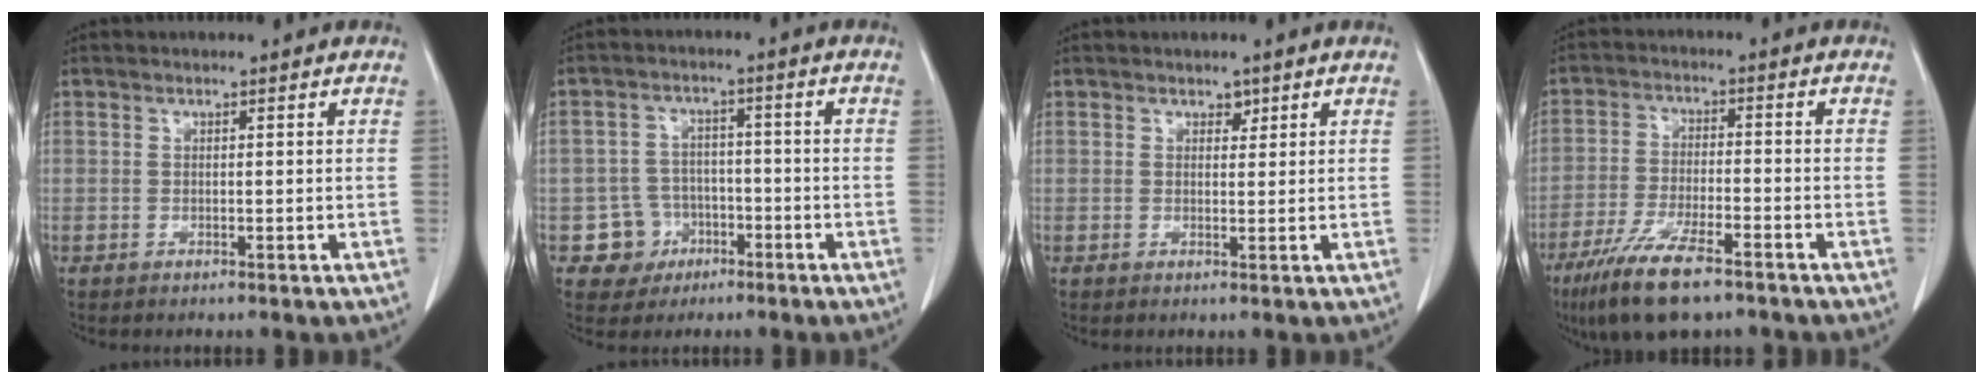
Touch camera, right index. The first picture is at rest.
{"total": 5.6, "force": [-2.5, 5.0, 0.4], "torque": [0.003, 0.015, -0.036]}
{"total": 1.2, "force": [0.8, 0.8, 0.5], "torque": [-0.002, -0.003, 0.010]}
{"total": 11.3, "force": [-7.8, 2.5, 7.9], "torque": [-0.148, -0.023, -0.135]}